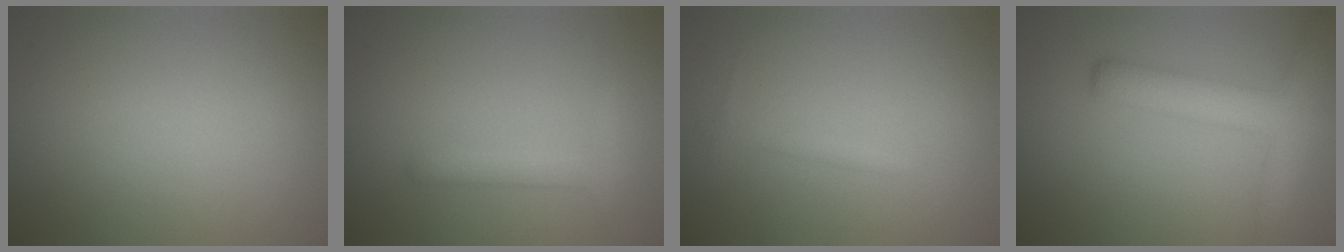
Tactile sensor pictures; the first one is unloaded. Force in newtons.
{"total": 1.8, "press": 1.8, "slide": 0.1}
{"total": 0.8, "press": 0.8, "slide": 0.0}
{"total": 4.8, "press": 4.8, "slide": 0.1}